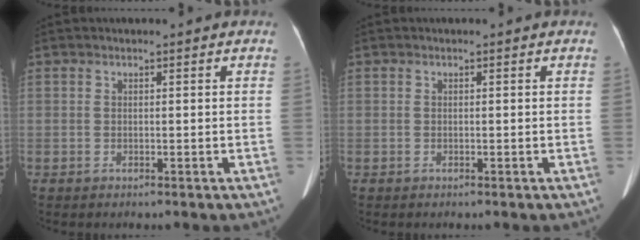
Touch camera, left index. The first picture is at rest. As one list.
[{"total": 0.0}]